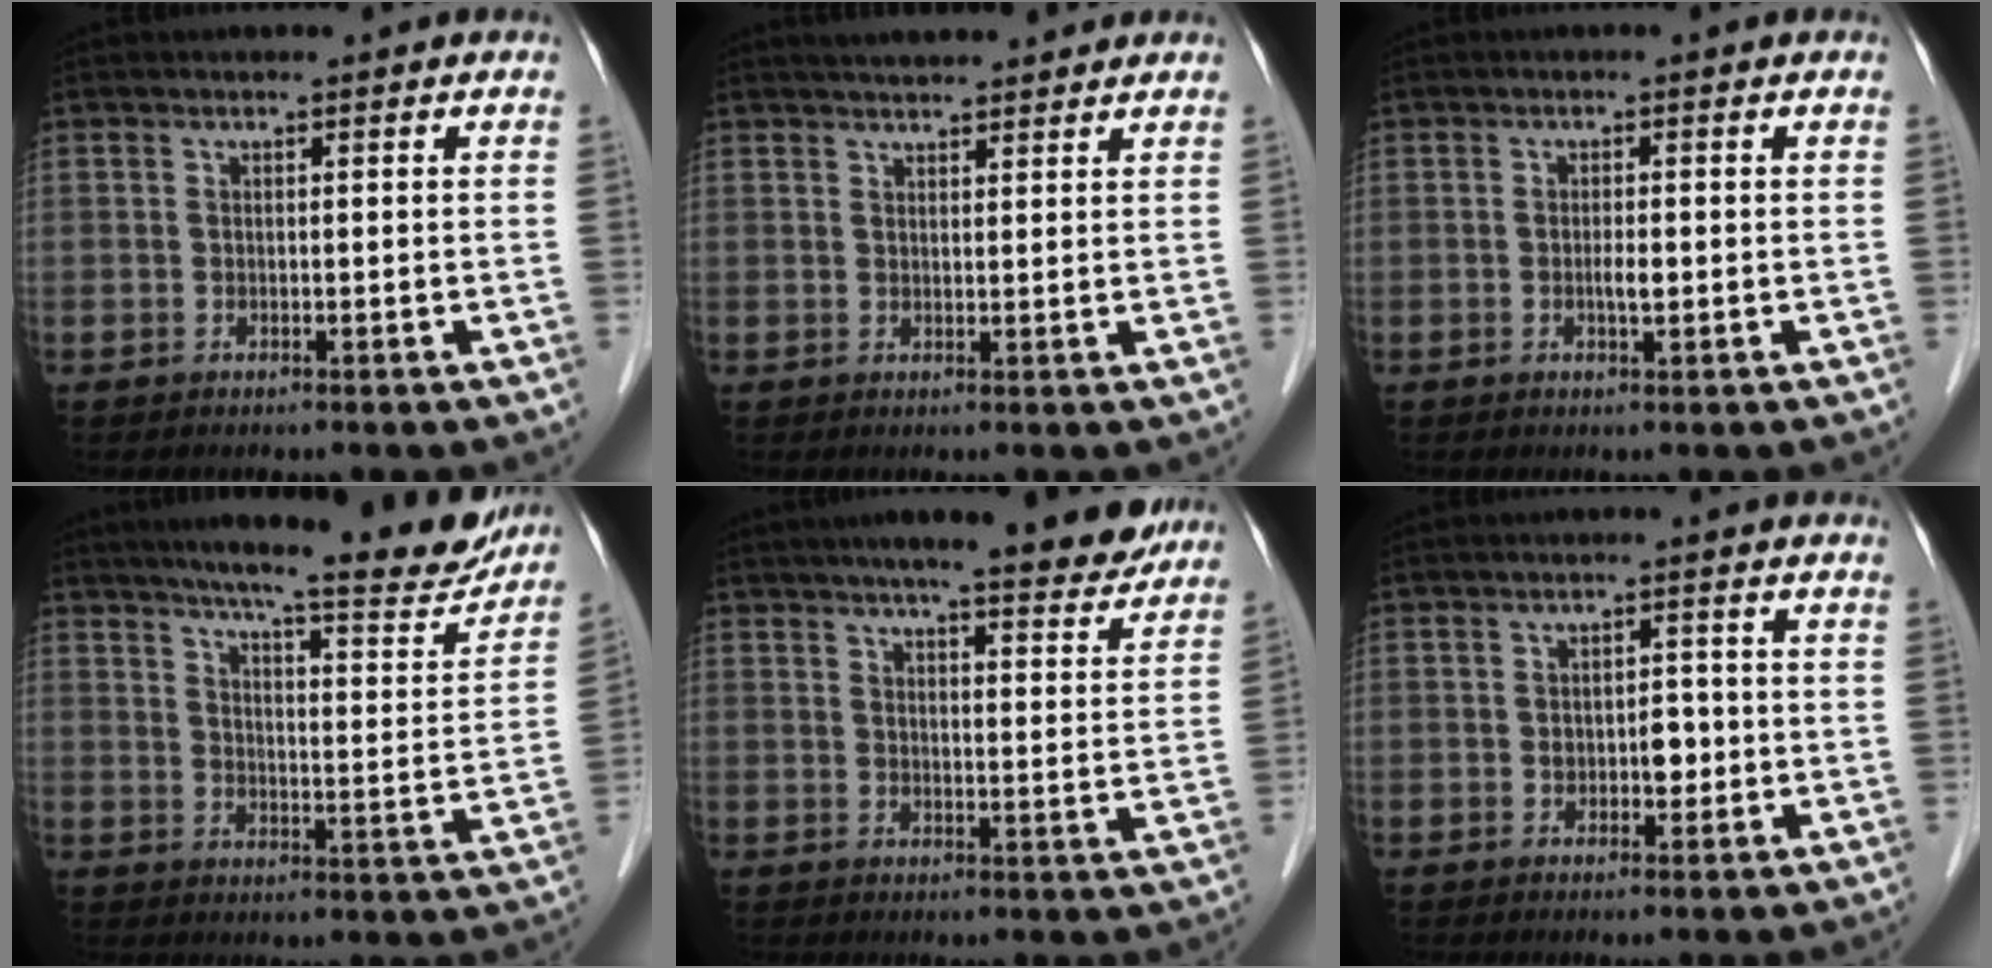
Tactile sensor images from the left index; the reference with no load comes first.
{"total": 7.0, "force": [6.4, 1.1, 2.6], "torque": [-0.037, 0.027, 0.087]}
{"total": 2.0, "force": [-0.6, 0.4, 1.9], "torque": [-0.036, 0.000, -0.009]}
{"total": 19.2, "force": [16.8, 2.1, 9.0], "torque": [-0.127, -0.029, 0.217]}
{"total": 14.7, "force": [12.5, 1.9, 7.4], "torque": [-0.098, 0.001, 0.161]}
{"total": 2.8, "force": [-0.6, 1.7, 2.1], "torque": [-0.029, 0.005, -0.003]}